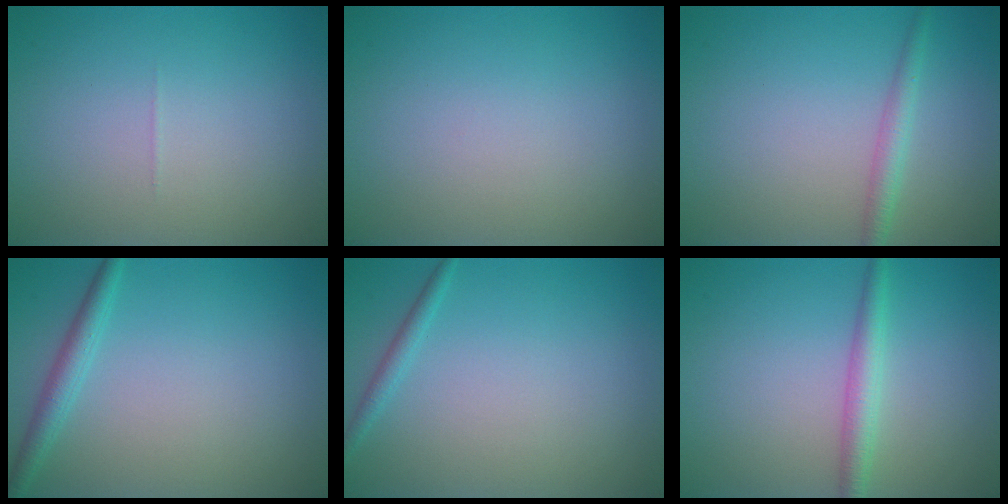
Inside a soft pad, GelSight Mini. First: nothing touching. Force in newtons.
{"total": 0.0}
{"total": 1.9, "press": 1.9, "slide": 0.0}
{"total": 2.0, "press": 2.0, "slide": 0.1}
{"total": 1.1, "press": 1.1, "slide": 0.1}
{"total": 2.4, "press": 2.4, "slide": 0.1}